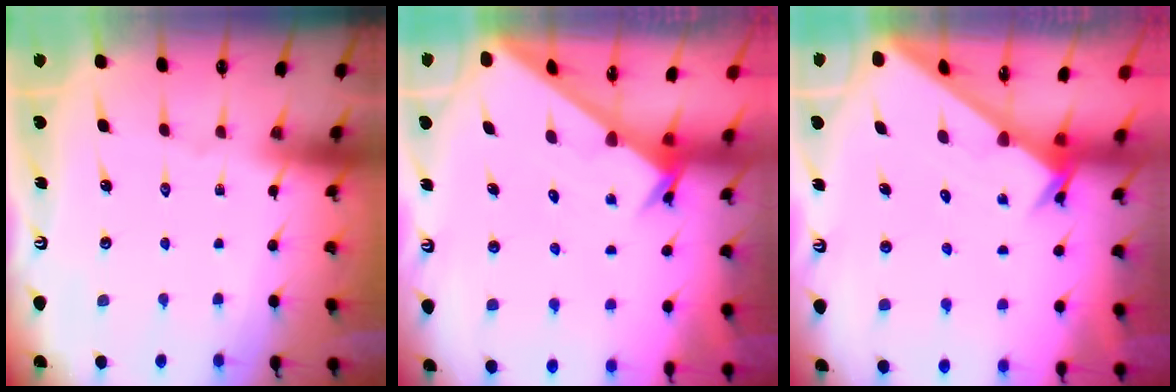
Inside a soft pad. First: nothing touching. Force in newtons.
{"total": 2.4, "press": 2.4, "slide": 0.2}
{"total": 2.2, "press": 2.2, "slide": 0.1}